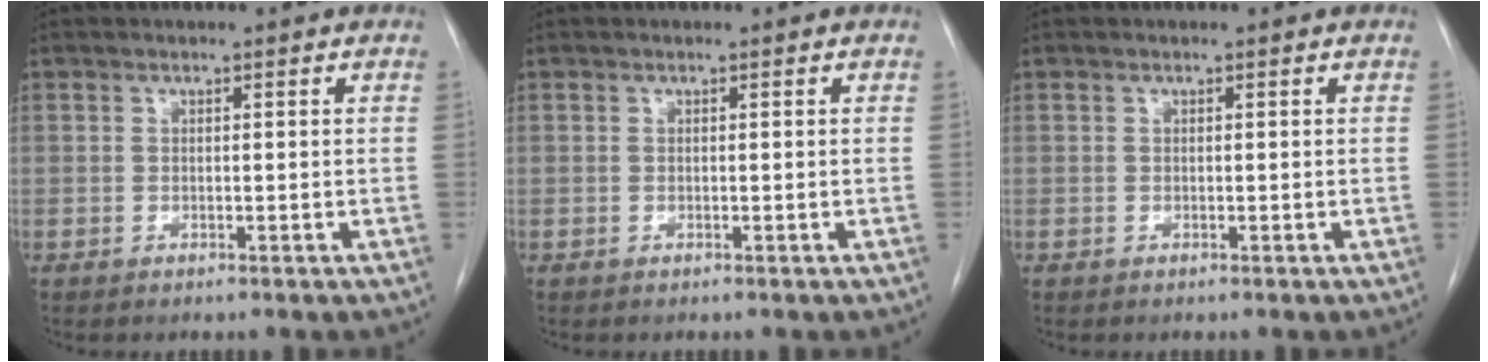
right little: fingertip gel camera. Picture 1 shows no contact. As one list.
[{"total": 0.0}, {"total": 0.0}]